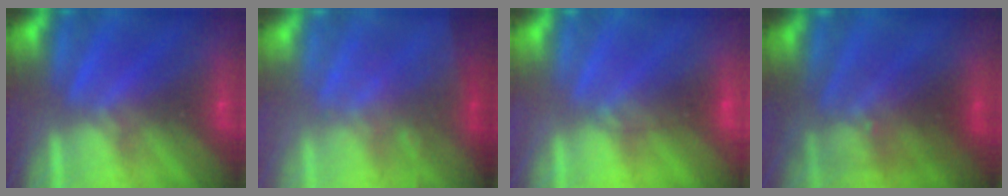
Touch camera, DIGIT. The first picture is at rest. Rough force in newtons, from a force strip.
{"total": 2.6}
{"total": 1.7}
{"total": 2.7}